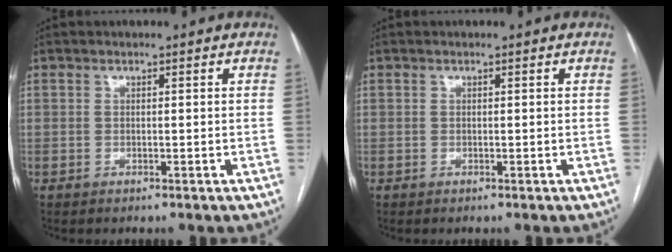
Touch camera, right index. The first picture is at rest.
{"total": 0.0}